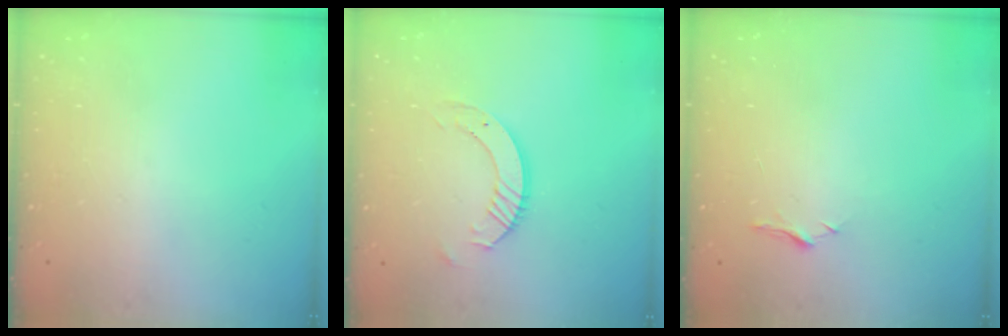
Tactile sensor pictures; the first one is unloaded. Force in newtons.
{"total": 7.6, "press": 7.5, "slide": 0.5}
{"total": 5.0, "press": 5.0, "slide": 0.6}